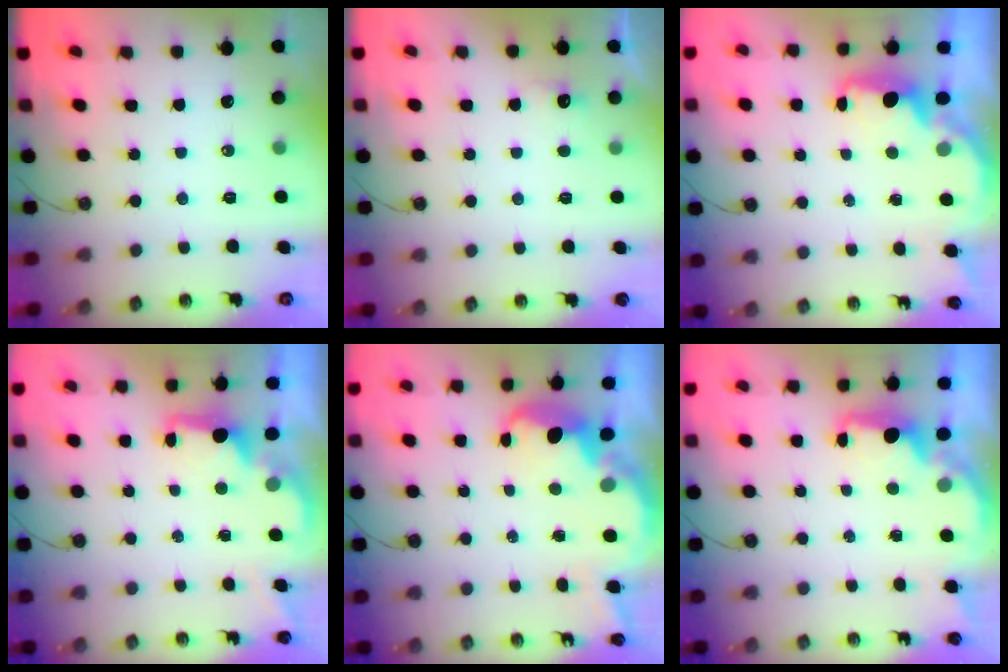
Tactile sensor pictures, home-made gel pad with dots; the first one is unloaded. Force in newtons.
{"total": 2.9, "press": 2.7, "slide": 0.9}
{"total": 2.5, "press": 2.4, "slide": 0.8}
{"total": 2.1, "press": 1.9, "slide": 0.8}
{"total": 6.6, "press": 6.6, "slide": 0.5}
{"total": 2.3, "press": 2.1, "slide": 0.8}